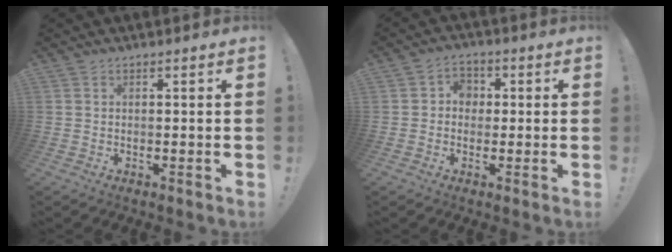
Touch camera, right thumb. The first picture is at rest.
{"total": 4.9, "force": [0.2, 4.5, 2.0], "torque": [-0.030, 0.009, 0.004]}